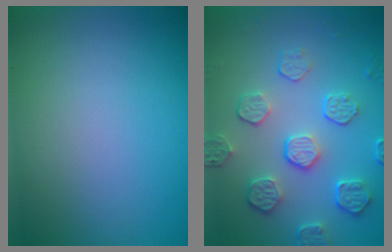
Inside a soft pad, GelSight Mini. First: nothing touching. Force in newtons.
{"total": 4.6, "press": 3.9, "slide": 2.5}